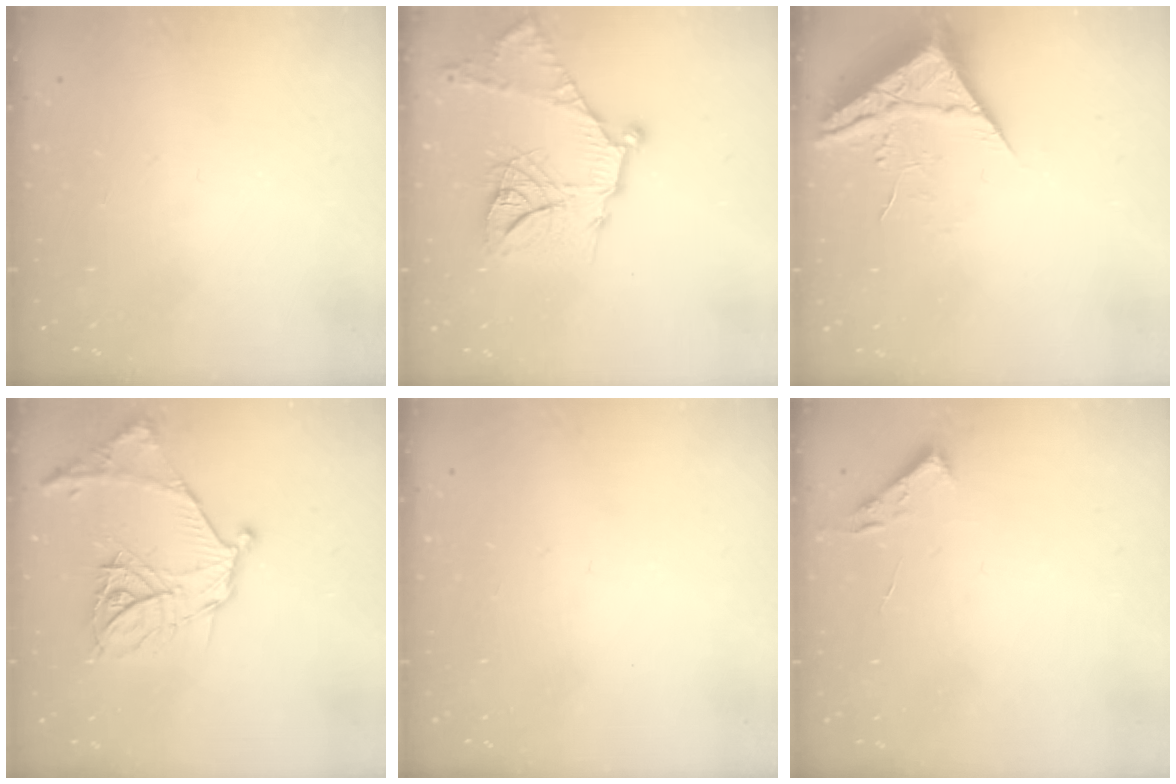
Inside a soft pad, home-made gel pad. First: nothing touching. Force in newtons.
{"total": 19.7, "press": 19.6, "slide": 1.7}
{"total": 6.7, "press": 6.7, "slide": 0.5}
{"total": 18.4, "press": 18.3, "slide": 1.9}
{"total": 0.0}
{"total": 2.7, "press": 2.7, "slide": 0.4}